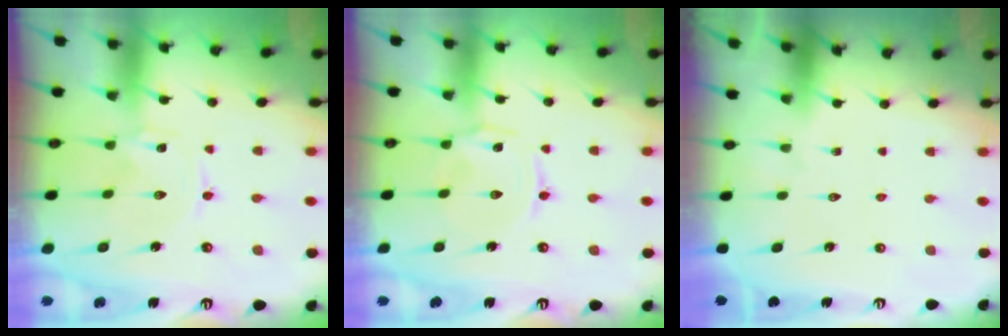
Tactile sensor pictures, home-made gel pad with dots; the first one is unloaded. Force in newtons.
{"total": 1.5, "press": 1.4, "slide": 0.5}
{"total": 0.0}